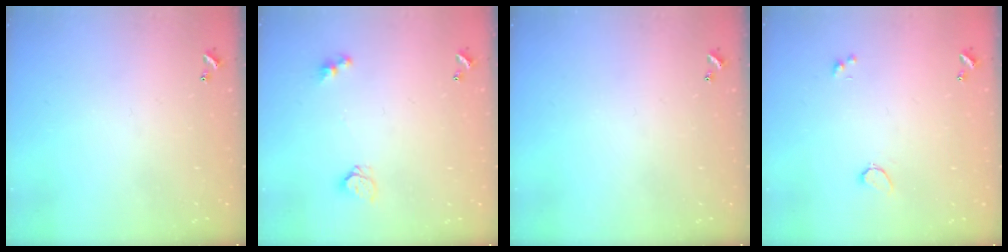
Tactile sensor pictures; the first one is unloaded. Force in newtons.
{"total": 3.8, "press": 3.7, "slide": 0.2}
{"total": 0.0}
{"total": 0.8, "press": 0.7, "slide": 0.4}